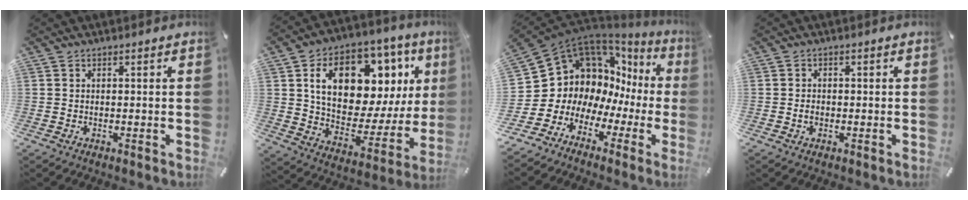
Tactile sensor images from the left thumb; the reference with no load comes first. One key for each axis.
{"total": 19.5, "fx": 8.7, "fy": 12.1, "fz": 12.5, "tx": -0.193, "ty": -0.049, "tz": 0.152}
{"total": 11.1, "fx": 5.4, "fy": 9.2, "fz": 3.1, "tx": -0.080, "ty": -0.093, "tz": 0.112}
{"total": 1.7, "fx": -0.3, "fy": 1.3, "fz": 1.1, "tx": -0.021, "ty": 0.004, "tz": -0.007}